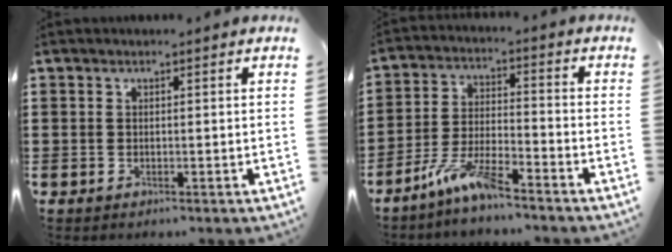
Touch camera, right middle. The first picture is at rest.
{"total": 7.5, "force": [-6.1, 0.8, 4.3], "torque": [-0.101, -0.009, -0.119]}